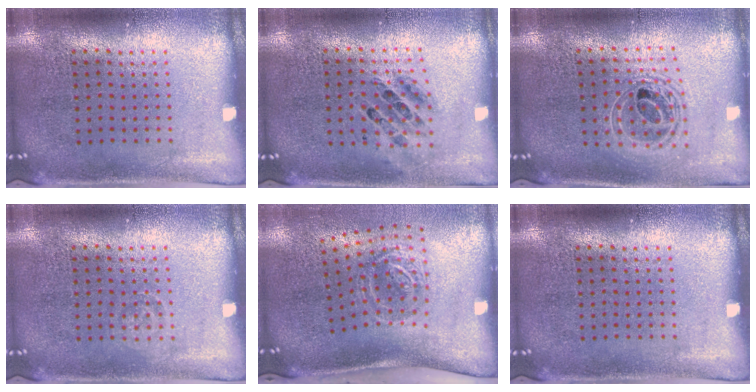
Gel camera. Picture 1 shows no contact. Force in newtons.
{"total": 0.8, "press": 0.7, "slide": 0.2}
{"total": 1.8, "press": 1.5, "slide": 0.9}
{"total": 0.7, "press": 0.7, "slide": 0.2}
{"total": 2.0, "press": 1.3, "slide": 1.6}
{"total": 0.0}